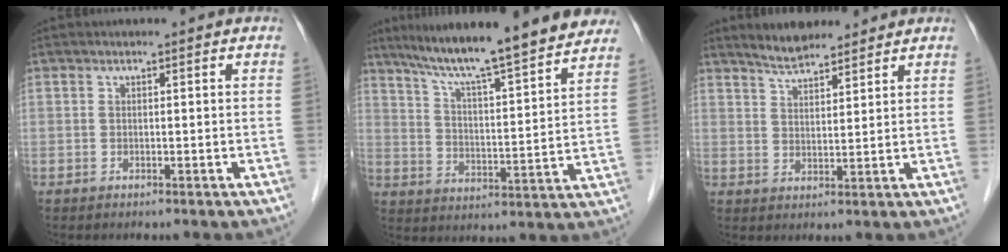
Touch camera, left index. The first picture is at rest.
{"total": 19.7, "force": [17.2, 1.4, 9.5], "torque": [-0.148, 0.007, 0.248]}
{"total": 5.8, "force": [5.3, 1.5, 2.0], "torque": [-0.045, 0.014, 0.099]}